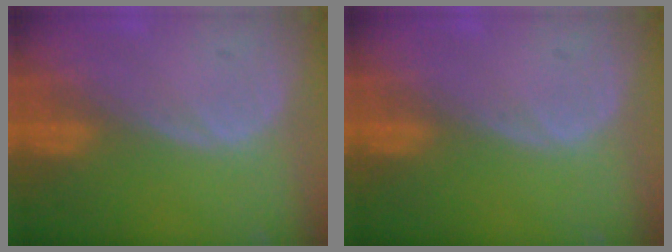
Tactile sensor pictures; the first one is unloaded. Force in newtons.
{"total": 0.0}